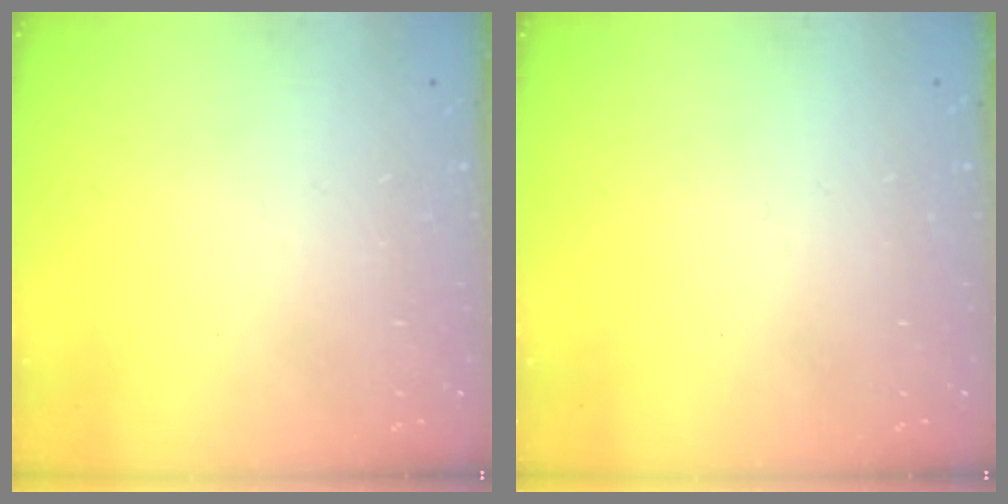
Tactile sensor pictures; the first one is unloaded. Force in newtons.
{"total": 0.0}